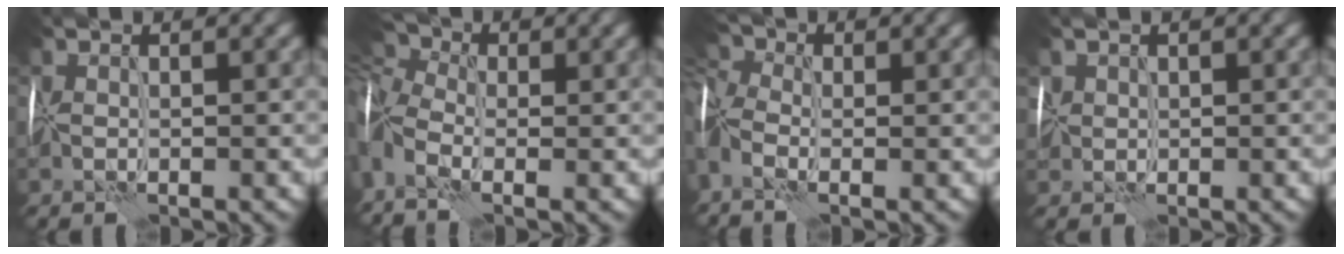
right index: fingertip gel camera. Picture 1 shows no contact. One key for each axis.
{"total": 8.5, "fx": -1.6, "fy": 4.8, "fz": 6.8, "tx": -0.163, "ty": -0.011, "tz": -0.032}
{"total": 6.7, "fx": -0.3, "fy": 4.3, "fz": 5.2, "tx": -0.123, "ty": 0.018, "tz": -0.012}
{"total": 0.9, "fx": 0.4, "fy": 0.8, "fz": 0.0, "tx": -0.005, "ty": 0.002, "tz": 0.007}